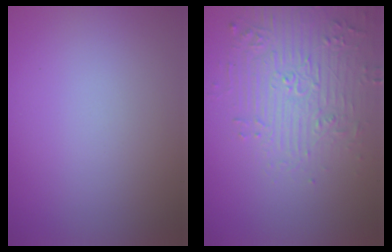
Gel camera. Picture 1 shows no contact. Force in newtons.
{"total": 4.9, "press": 4.1, "slide": 2.7}